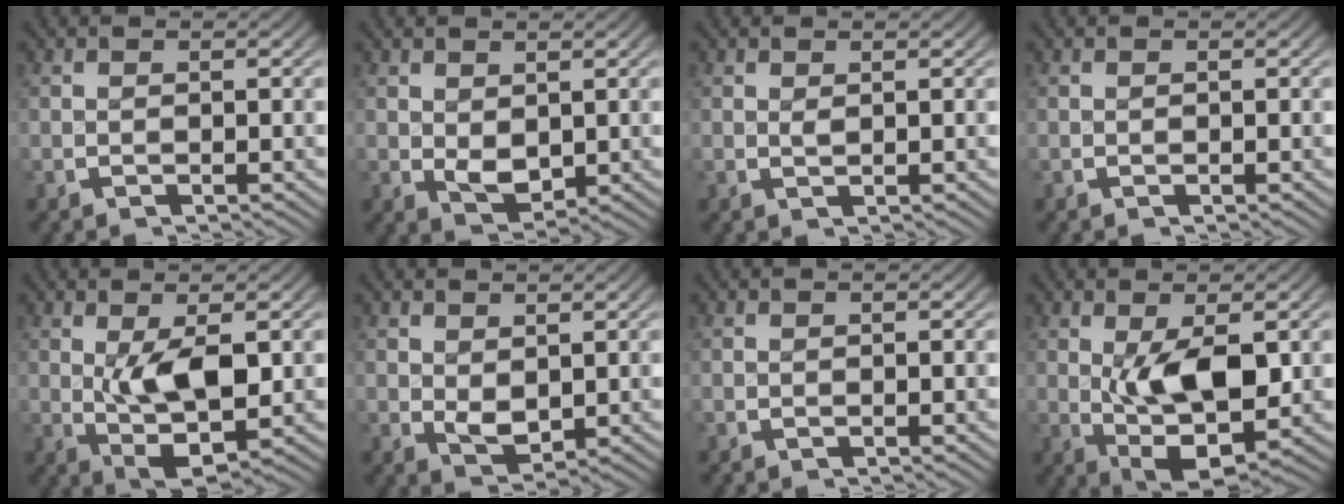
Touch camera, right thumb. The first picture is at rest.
{"total": 2.7, "force": [0.3, 2.0, 1.8], "torque": [-0.030, -0.014, 0.016]}
{"total": 0.6, "force": [0.5, 0.2, 0.3], "torque": [-0.005, -0.002, 0.011]}
{"total": 0.0}
{"total": 6.7, "force": [0.1, 3.6, 5.6], "torque": [-0.108, -0.026, 0.012]}
{"total": 2.4, "force": [0.6, 1.8, 1.6], "torque": [-0.027, -0.013, 0.020]}
{"total": 0.0}
{"total": 8.1, "force": [-0.3, 4.5, 6.8], "torque": [-0.129, -0.031, 0.005]}